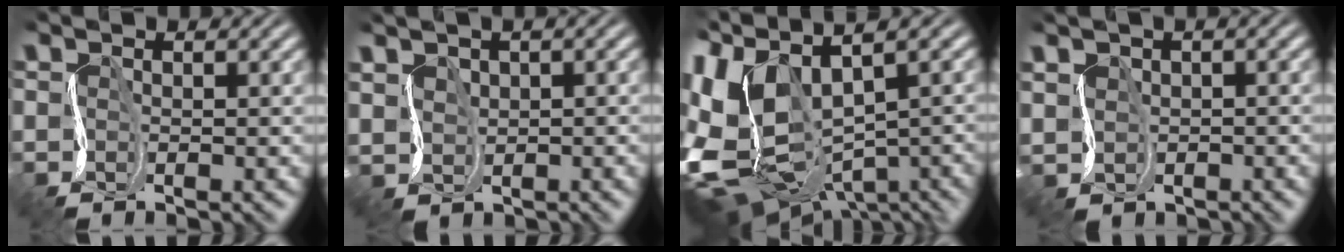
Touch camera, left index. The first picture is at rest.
{"total": 0.6, "force": [0.3, -0.1, -0.6], "torque": [0.005, -0.007, 0.016]}
{"total": 10.1, "force": [-1.7, 5.3, 8.4], "torque": [-0.218, -0.013, 0.004]}
{"total": 0.7, "force": [-0.2, 0.1, -0.6], "torque": [0.007, -0.007, 0.008]}